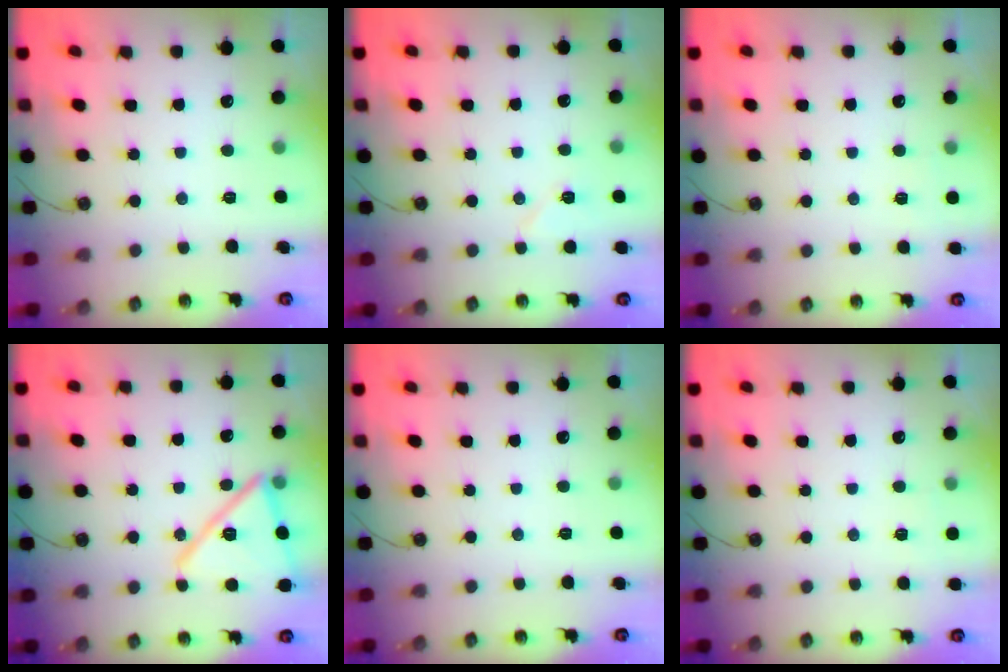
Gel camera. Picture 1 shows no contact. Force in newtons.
{"total": 6.3, "press": 6.1, "slide": 1.6}
{"total": 2.2, "press": 2.1, "slide": 0.2}
{"total": 18.0, "press": 18.0, "slide": 0.7}
{"total": 0.0}
{"total": 2.2, "press": 2.1, "slide": 0.2}